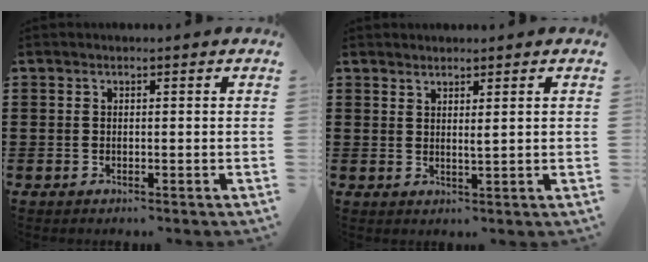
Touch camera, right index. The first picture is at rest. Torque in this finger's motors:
{"motor_torque": [-0.39, 0.51, 0.12, 0.03]}